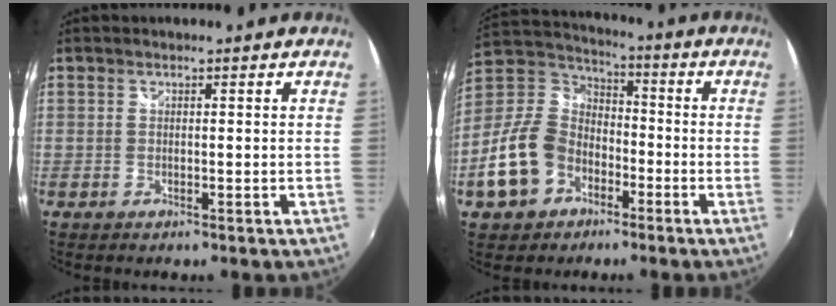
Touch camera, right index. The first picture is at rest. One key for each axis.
{"total": 15.9, "fx": -6.7, "fy": 11.8, "fz": 8.1, "tx": -0.204, "ty": 0.025, "tz": -0.110}